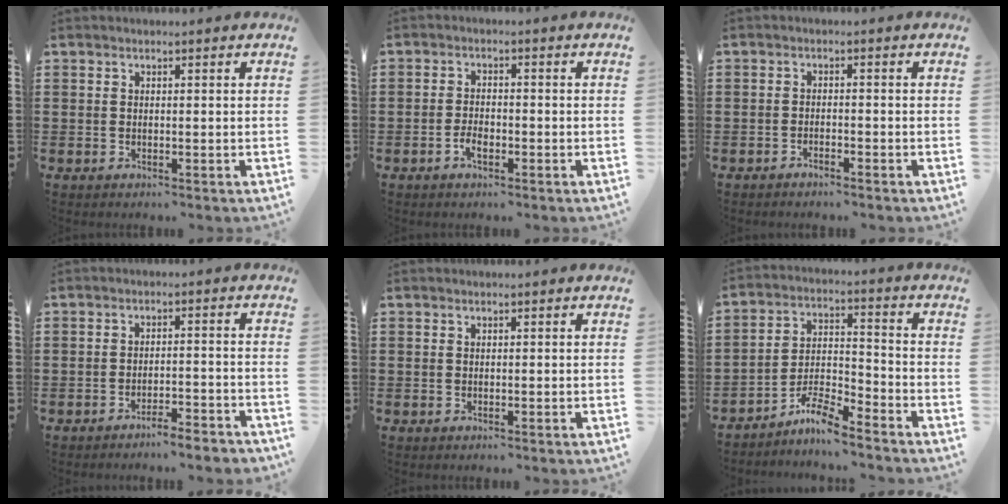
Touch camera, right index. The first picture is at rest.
{"total": 2.6, "force": [-1.2, 1.3, 1.8], "torque": [-0.042, 0.001, -0.026]}
{"total": 1.3, "force": [-1.3, 0.0, 0.2], "torque": [-0.009, -0.001, -0.026]}
{"total": 3.2, "force": [-3.1, 0.0, 0.8], "torque": [-0.017, 0.001, -0.063]}
{"total": 0.0}
{"total": 6.4, "force": [-5.8, 0.4, 2.7], "torque": [-0.068, -0.004, -0.117]}